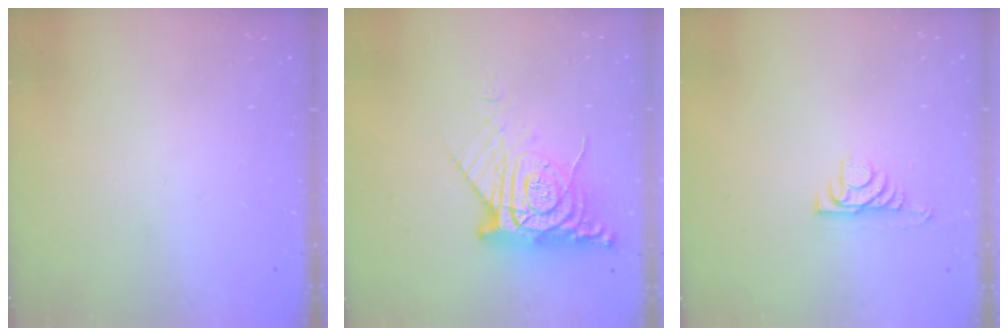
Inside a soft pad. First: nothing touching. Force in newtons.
{"total": 12.1, "press": 12.0, "slide": 1.4}
{"total": 5.0, "press": 4.9, "slide": 0.7}